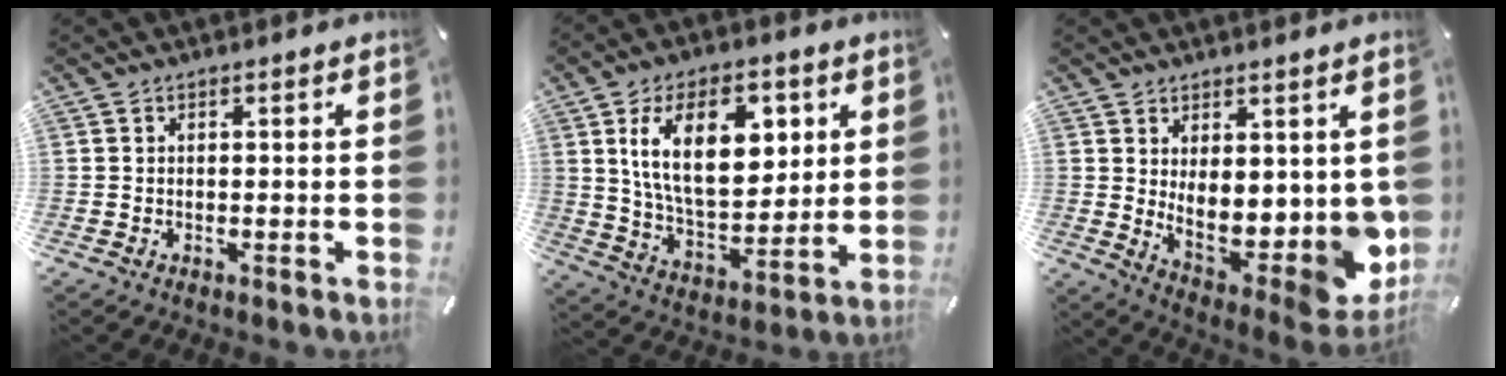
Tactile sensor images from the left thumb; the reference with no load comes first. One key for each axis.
{"total": 18.2, "fx": 6.7, "fy": 10.2, "fz": 13.4, "tx": -0.235, "ty": -0.007, "tz": 0.111}
{"total": 10.3, "fx": 1.7, "fy": 5.8, "fz": 8.4, "tx": -0.080, "ty": -0.053, "tz": 0.047}